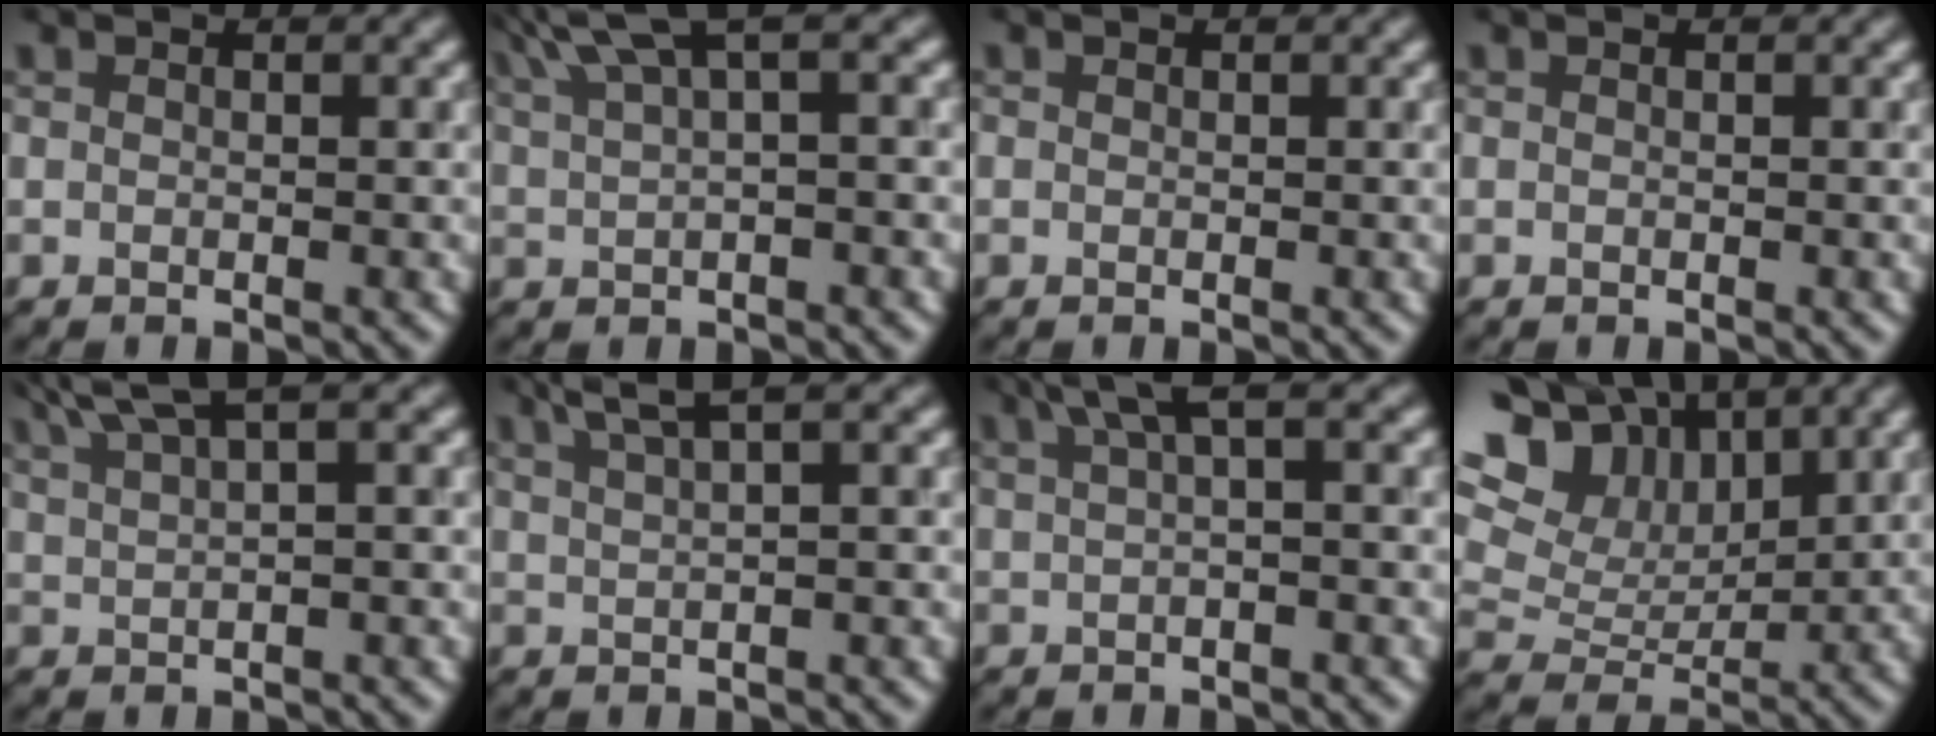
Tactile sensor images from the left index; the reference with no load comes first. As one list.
[{"total": 4.3, "force": [2.8, 0.7, 3.2], "torque": [-0.050, 0.022, 0.051]}, {"total": 0.0}, {"total": 0.0}, {"total": 4.2, "force": [3.3, 0.5, 2.6], "torque": [-0.039, 0.016, 0.055]}, {"total": 3.4, "force": [2.6, 0.3, 2.2], "torque": [-0.027, 0.013, 0.046]}, {"total": 3.0, "force": [1.5, 0.4, 2.5], "torque": [-0.037, 0.010, 0.027]}, {"total": 15.2, "force": [8.3, 10.1, 7.8], "torque": [-0.171, 0.045, 0.140]}]